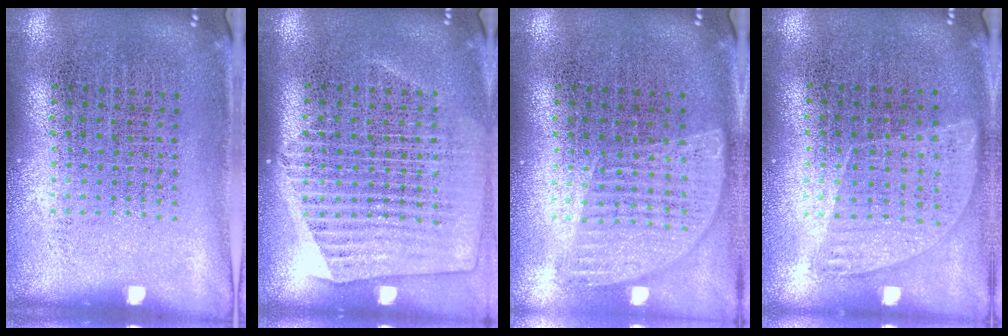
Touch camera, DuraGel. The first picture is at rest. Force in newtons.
{"total": 1.3, "press": 1.2, "slide": 0.5}
{"total": 0.9, "press": 0.9, "slide": 0.0}
{"total": 0.9, "press": 0.8, "slide": 0.3}